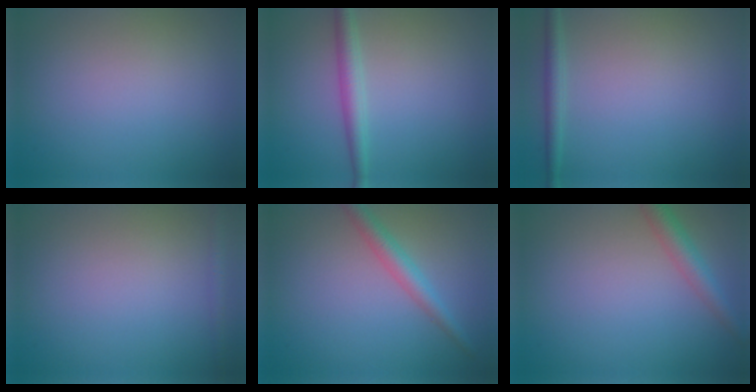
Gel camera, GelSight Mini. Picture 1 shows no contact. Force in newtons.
{"total": 2.4, "press": 2.4, "slide": 0.1}
{"total": 1.6, "press": 1.6, "slide": 0.1}
{"total": 1.0, "press": 1.0, "slide": 0.1}
{"total": 2.6, "press": 2.6, "slide": 0.0}
{"total": 2.7, "press": 2.7, "slide": 0.1}